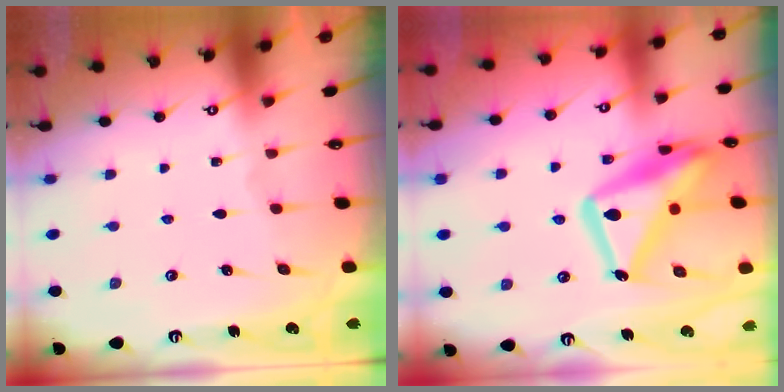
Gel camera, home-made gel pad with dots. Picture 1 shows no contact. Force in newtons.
{"total": 20.3, "press": 20.2, "slide": 1.8}